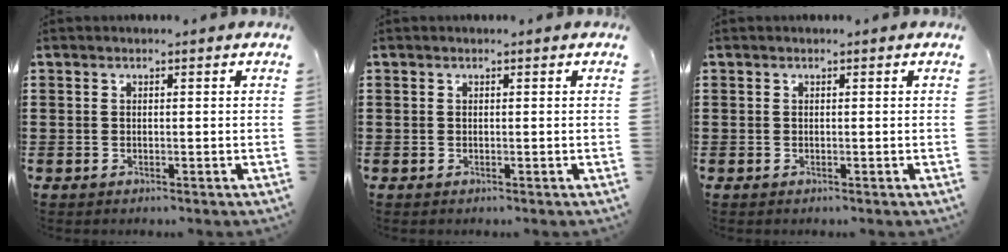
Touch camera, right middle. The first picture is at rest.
{"total": 0.0}
{"total": 0.0}